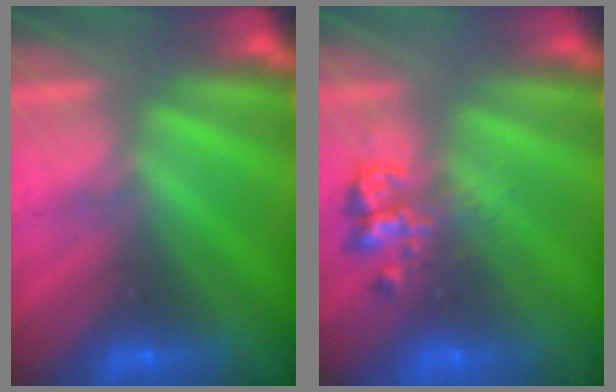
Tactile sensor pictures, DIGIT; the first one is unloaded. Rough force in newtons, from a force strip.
{"total": 2.3}